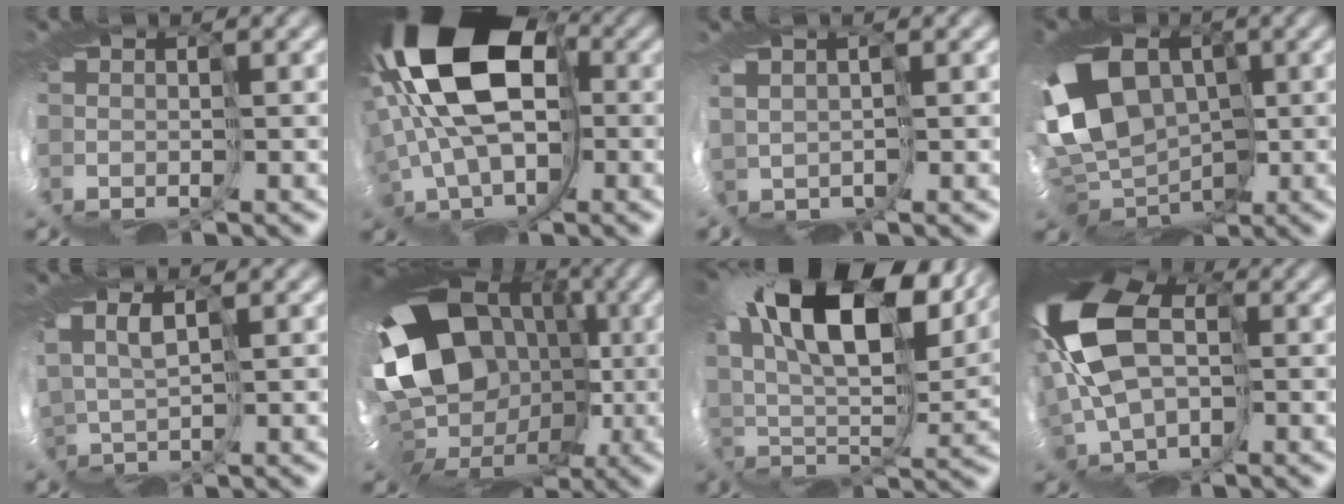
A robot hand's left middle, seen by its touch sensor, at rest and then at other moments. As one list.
[{"total": 14.4, "force": [3.7, 8.8, 10.7], "torque": [-0.173, 0.018, 0.036]}, {"total": 1.9, "force": [1.7, 0.6, -0.4], "torque": [0.003, 0.005, 0.028]}, {"total": 10.8, "force": [1.1, 8.2, 7.0], "torque": [-0.142, -0.007, 0.026]}, {"total": 2.9, "force": [2.7, -0.8, -0.4], "torque": [-0.008, 0.002, 0.045]}, {"total": 16.1, "force": [2.2, 13.1, 9.1], "torque": [-0.147, 0.002, -0.006]}, {"total": 15.6, "force": [10.1, 5.5, 10.6], "torque": [-0.182, 0.053, 0.142]}, {"total": 11.3, "force": [2.3, 7.1, 8.5], "torque": [-0.197, -0.002, 0.026]}]